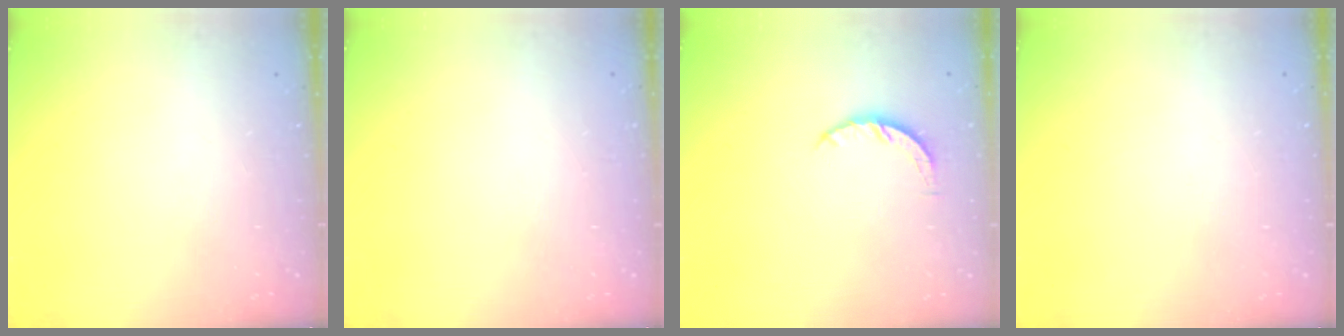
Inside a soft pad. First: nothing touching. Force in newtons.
{"total": 2.7, "press": 2.7, "slide": 0.2}
{"total": 4.3, "press": 4.3, "slide": 0.5}
{"total": 2.4, "press": 2.4, "slide": 0.2}